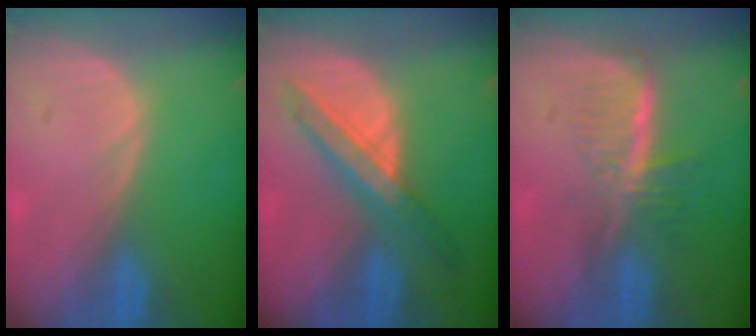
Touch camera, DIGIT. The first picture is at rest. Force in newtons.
{"total": 6.4, "press": 6.4, "slide": 0.7}
{"total": 6.0, "press": 5.2, "slide": 2.9}